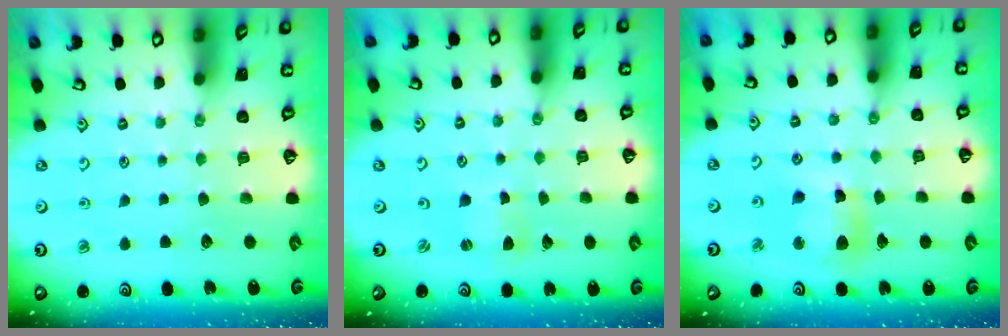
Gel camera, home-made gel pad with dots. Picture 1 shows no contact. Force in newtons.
{"total": 0.9, "press": 0.9, "slide": 0.2}
{"total": 9.1, "press": 9.0, "slide": 1.4}